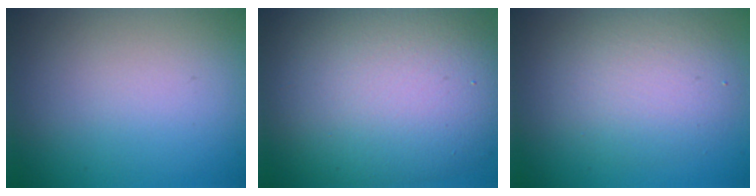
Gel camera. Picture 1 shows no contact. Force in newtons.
{"total": 12.1, "press": 12.1, "slide": 0.4}
{"total": 4.4, "press": 4.3, "slide": 0.6}